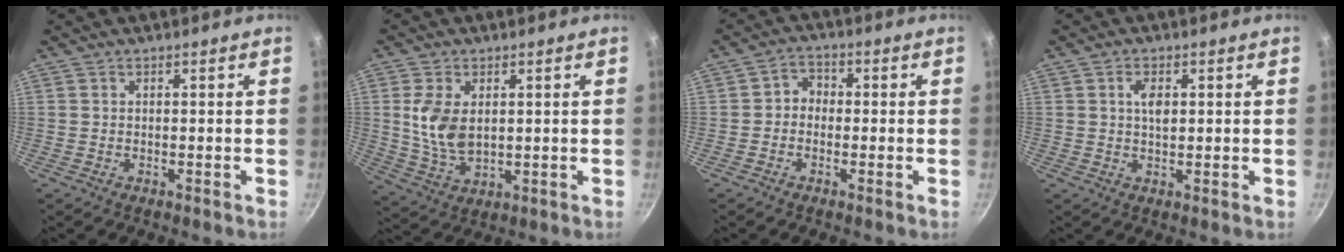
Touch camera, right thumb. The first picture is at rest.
{"total": 8.9, "force": [1.5, 5.4, 6.9], "torque": [-0.137, -0.017, 0.036]}
{"total": 3.5, "force": [-0.6, 3.0, 1.7], "torque": [-0.010, 0.016, -0.022]}
{"total": 3.3, "force": [0.8, 1.8, 2.7], "torque": [-0.038, 0.000, 0.013]}